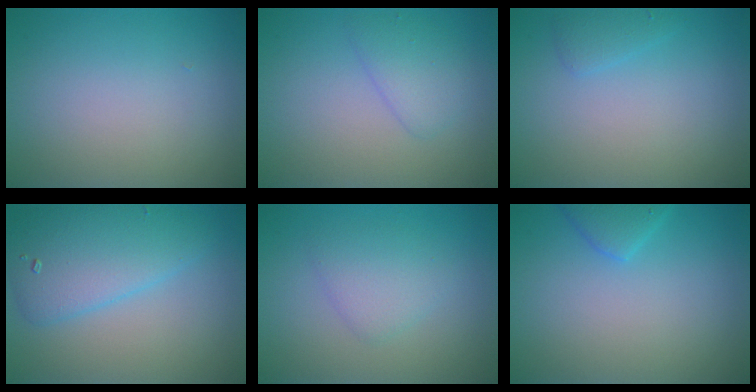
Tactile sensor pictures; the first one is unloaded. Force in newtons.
{"total": 2.2, "press": 2.2, "slide": 0.1}
{"total": 1.2, "press": 1.2, "slide": 0.1}
{"total": 5.1, "press": 5.1, "slide": 0.2}
{"total": 2.4, "press": 2.4, "slide": 0.1}
{"total": 1.9, "press": 1.9, "slide": 0.1}